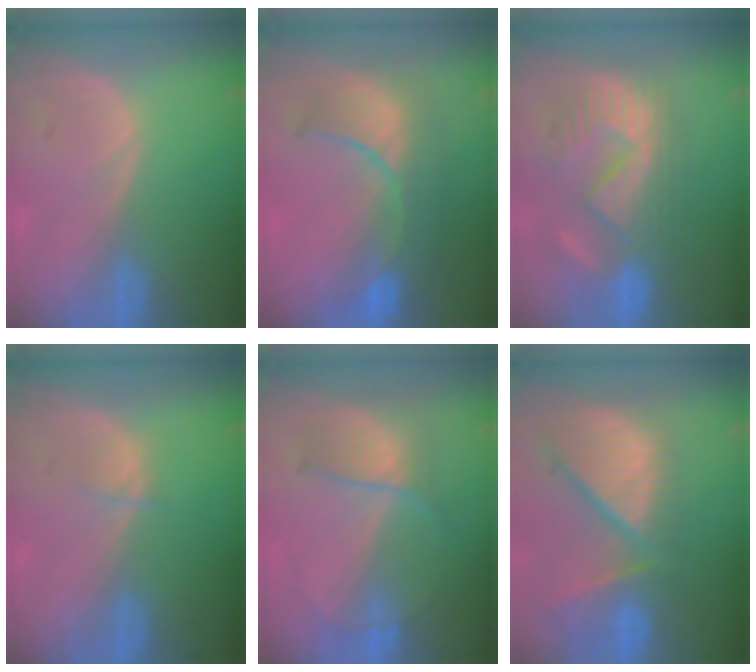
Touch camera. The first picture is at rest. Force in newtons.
{"total": 10.3, "press": 9.0, "slide": 5.0}
{"total": 9.9, "press": 9.8, "slide": 0.9}
{"total": 1.2, "press": 1.2, "slide": 0.2}
{"total": 5.8, "press": 5.5, "slide": 2.1}
{"total": 12.6, "press": 10.7, "slide": 6.7}